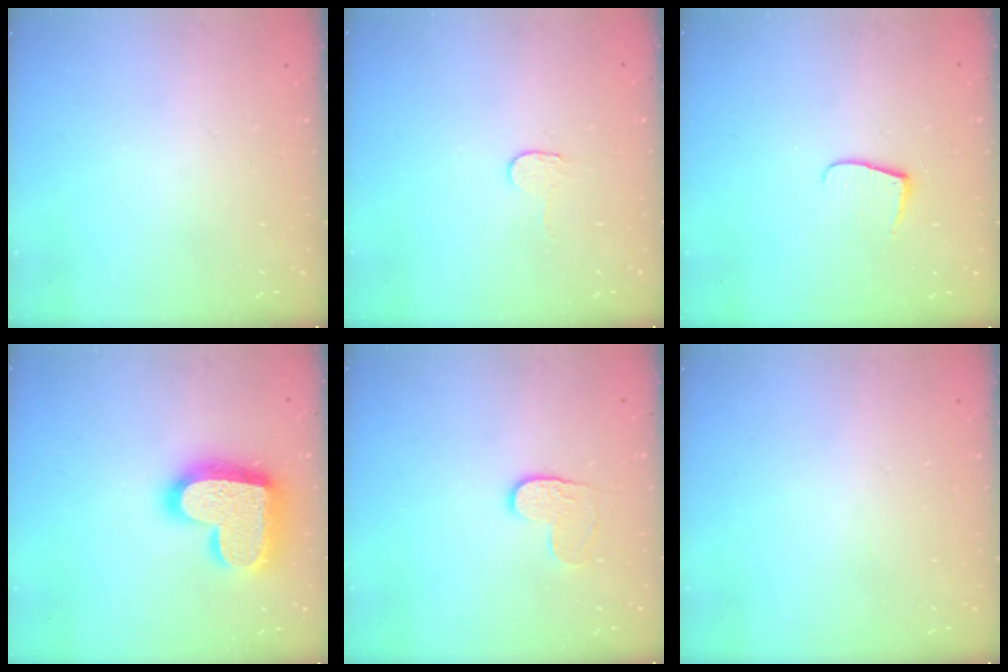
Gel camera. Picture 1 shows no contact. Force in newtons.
{"total": 2.3, "press": 2.3, "slide": 0.2}
{"total": 6.9, "press": 6.9, "slide": 0.7}
{"total": 20.8, "press": 20.7, "slide": 1.5}
{"total": 5.2, "press": 5.2, "slide": 0.2}
{"total": 0.6, "press": 0.6, "slide": 0.2}